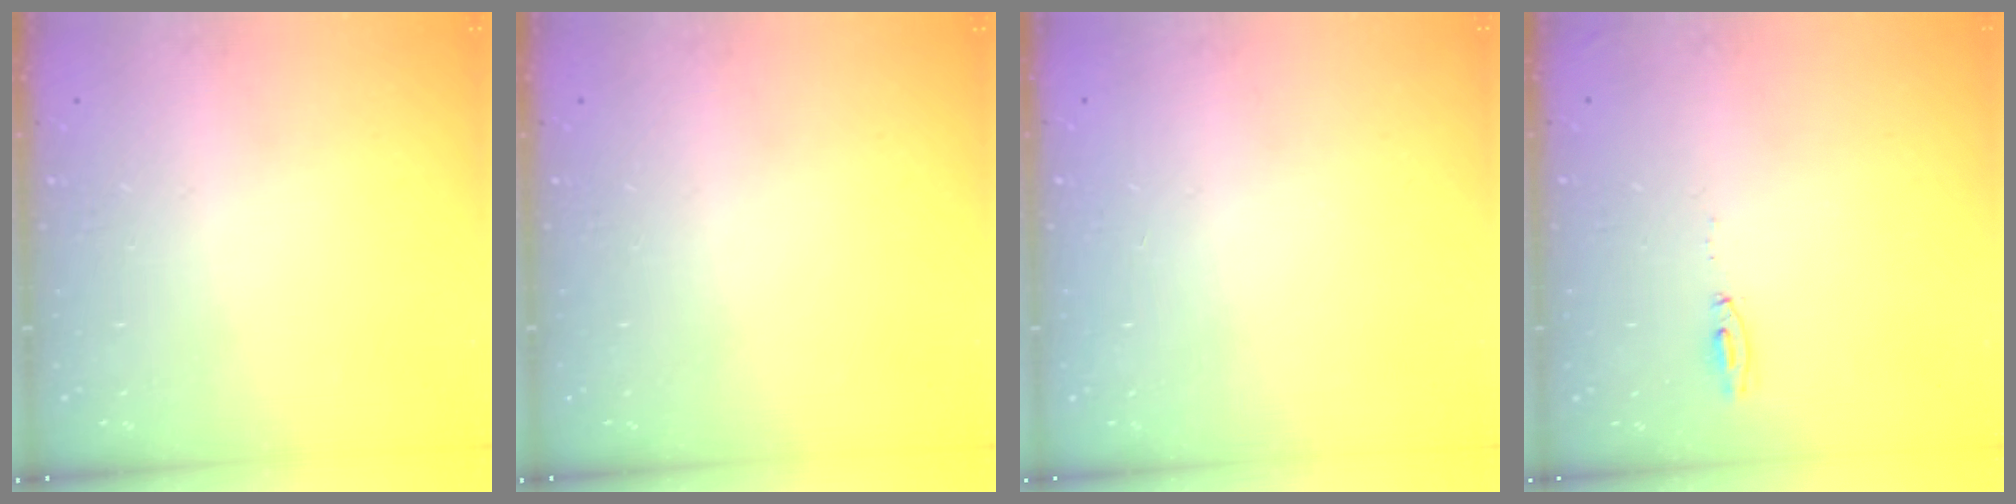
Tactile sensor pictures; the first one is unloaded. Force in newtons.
{"total": 0.0}
{"total": 0.0}
{"total": 16.2, "press": 5.8, "slide": 15.1}